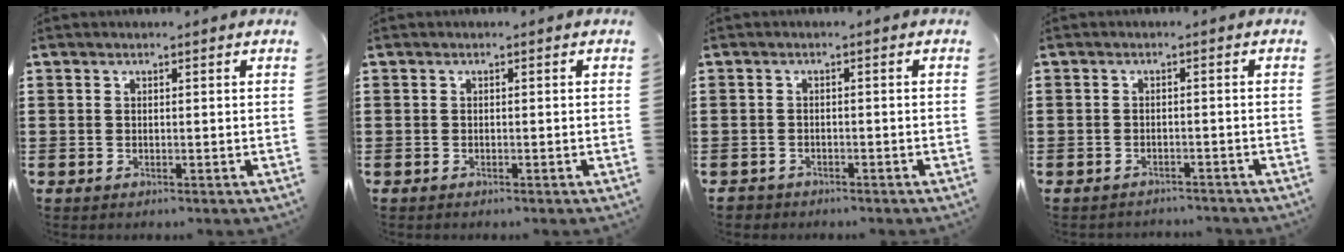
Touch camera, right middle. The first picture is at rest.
{"total": 0.0}
{"total": 1.1, "force": [-1.0, 0.4, -0.1], "torque": [-0.002, 0.003, -0.024]}
{"total": 1.5, "force": [-1.4, 0.2, -0.2], "torque": [-0.001, 0.003, -0.033]}